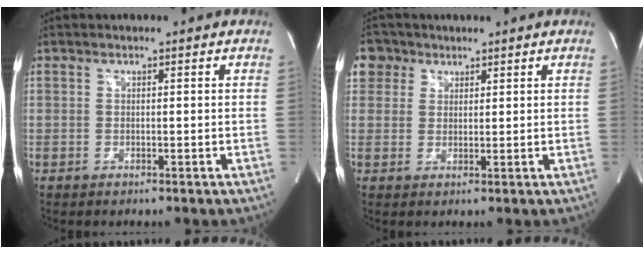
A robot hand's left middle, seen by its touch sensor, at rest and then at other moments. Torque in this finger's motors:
{"motor_torque": [0.08, -0.11, 0.12, 0.01]}